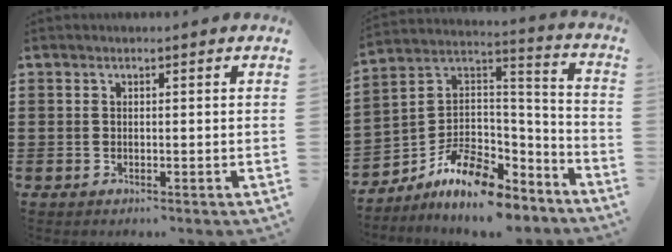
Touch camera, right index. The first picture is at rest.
{"total": 10.7, "force": [-8.2, 4.4, 5.3], "torque": [-0.110, 0.019, -0.159]}